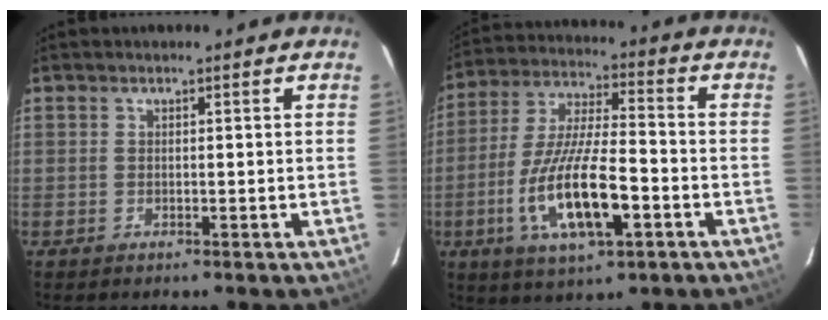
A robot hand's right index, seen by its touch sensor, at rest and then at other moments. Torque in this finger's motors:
{"motor_torque": [1.25, -0.88, 0.98, 0.21]}